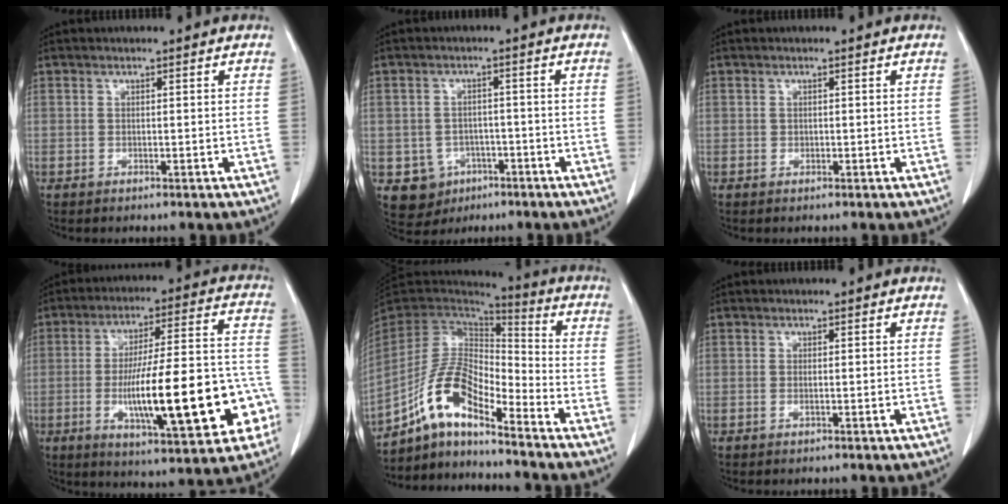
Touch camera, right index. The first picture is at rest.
{"total": 5.8, "force": [-2.4, 5.2, 1.1], "torque": [-0.018, 0.008, -0.024]}
{"total": 0.0}
{"total": 22.0, "force": [-6.1, 4.2, 20.7], "torque": [-0.293, 0.020, -0.078]}
{"total": 11.5, "force": [-7.8, 3.2, 7.9], "torque": [-0.170, 0.027, -0.146]}
{"total": 0.6, "force": [-0.2, 0.0, 0.6], "torque": [-0.014, -0.002, -0.002]}